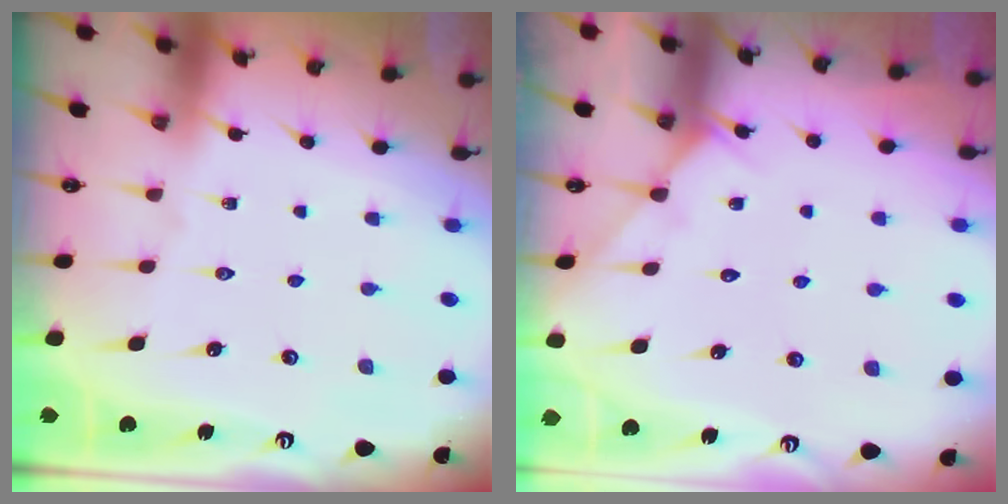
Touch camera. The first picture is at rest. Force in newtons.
{"total": 4.3, "press": 4.3, "slide": 0.6}